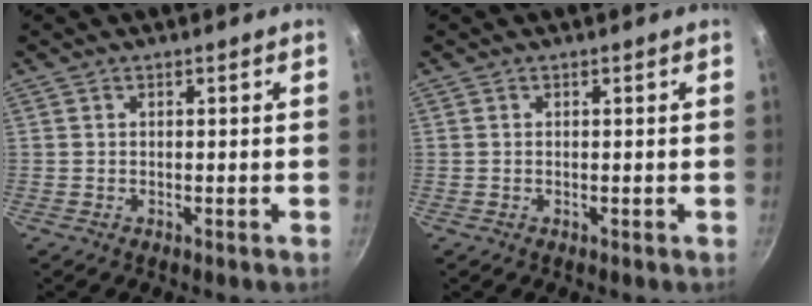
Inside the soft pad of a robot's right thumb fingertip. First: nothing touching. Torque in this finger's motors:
{"motor_torque": [0.23, 0.11, -0.12, -0.07, 0.01]}